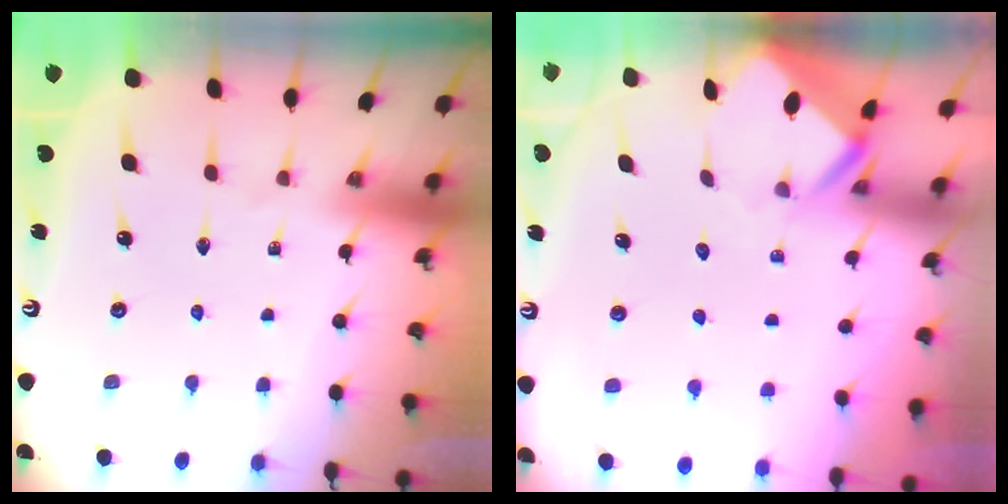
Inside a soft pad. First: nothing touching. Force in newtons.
{"total": 2.4, "press": 2.4, "slide": 0.1}